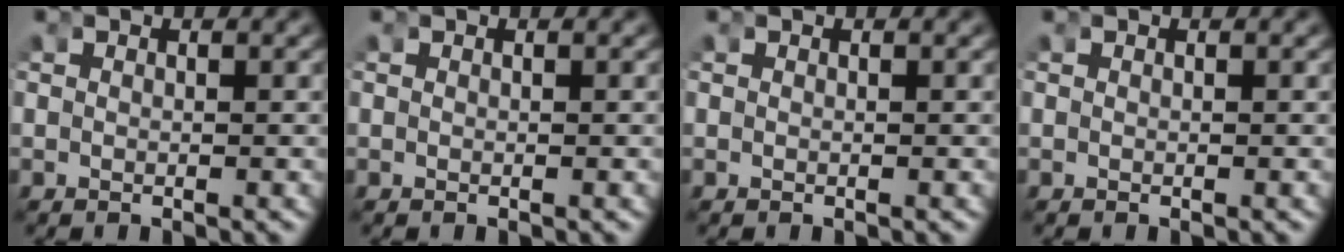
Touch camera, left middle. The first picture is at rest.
{"total": 0.0}
{"total": 0.0}
{"total": 0.0}